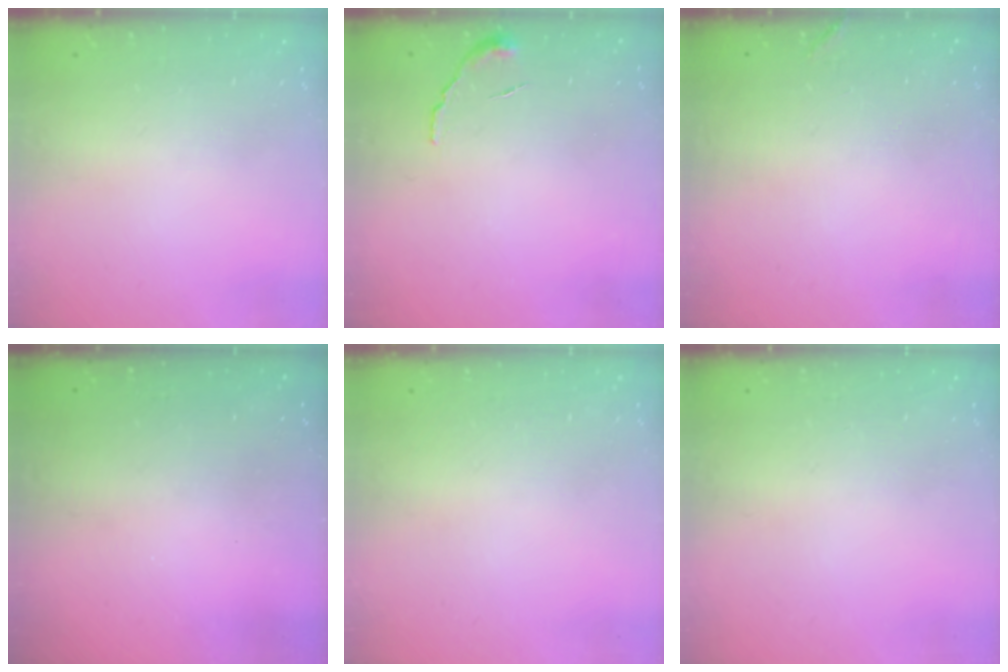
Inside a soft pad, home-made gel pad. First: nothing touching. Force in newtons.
{"total": 5.0, "press": 5.0, "slide": 0.2}
{"total": 5.2, "press": 5.2, "slide": 0.1}
{"total": 3.3, "press": 3.3, "slide": 0.1}
{"total": 0.0}
{"total": 0.0}